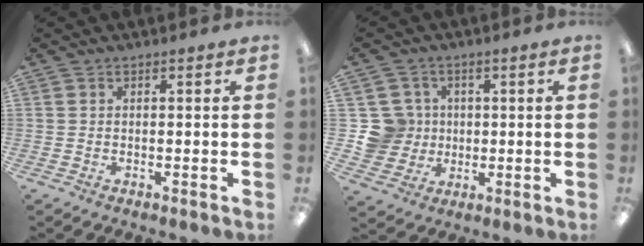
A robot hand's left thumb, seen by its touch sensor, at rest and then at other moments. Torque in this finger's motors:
{"motor_torque": [-0.06, 0.07, 0.09, -0.13, 0.01]}